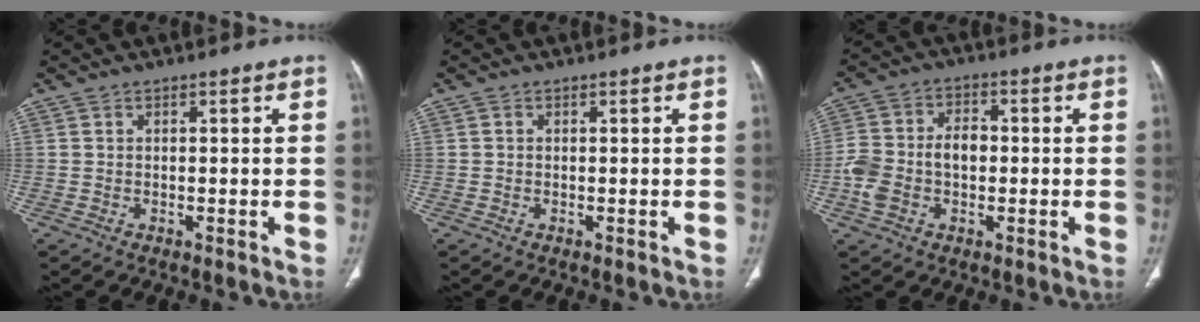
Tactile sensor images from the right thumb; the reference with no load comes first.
{"total": 0.0}
{"total": 9.8, "force": [-1.2, 6.7, 7.0], "torque": [-0.141, 0.030, -0.026]}